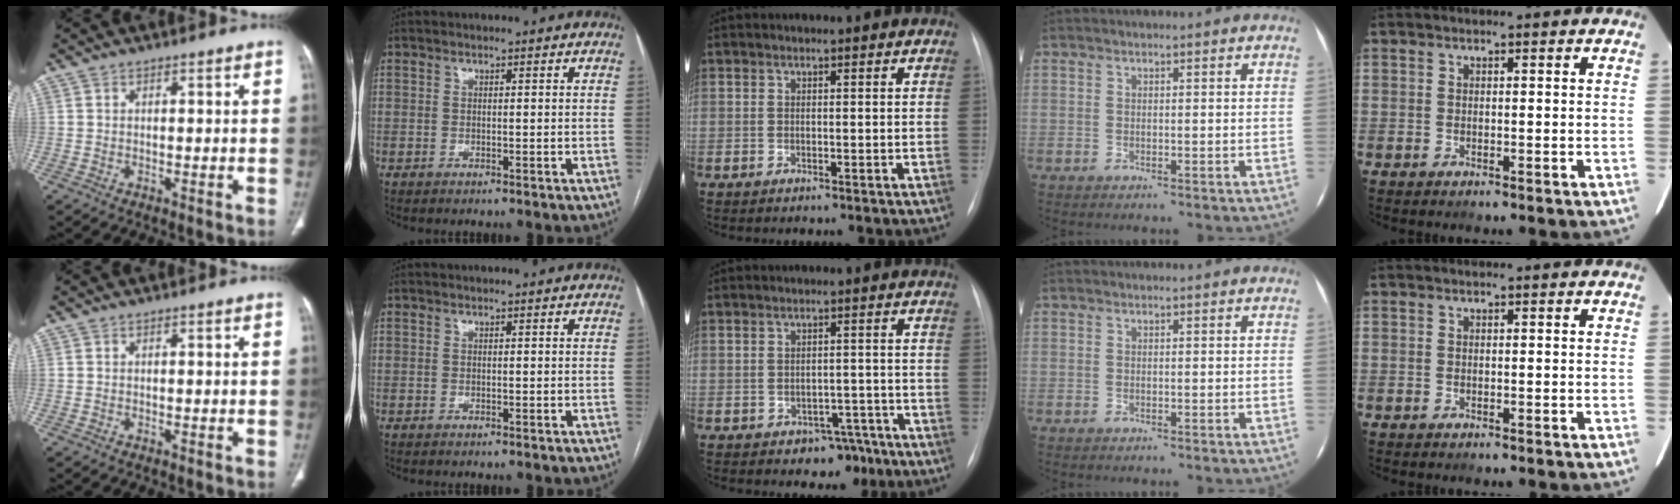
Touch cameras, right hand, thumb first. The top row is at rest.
{"middle": {"total": 4.6, "force": [-2.9, 3.1, 1.7], "torque": [-0.007, 0.016, -0.031]}}